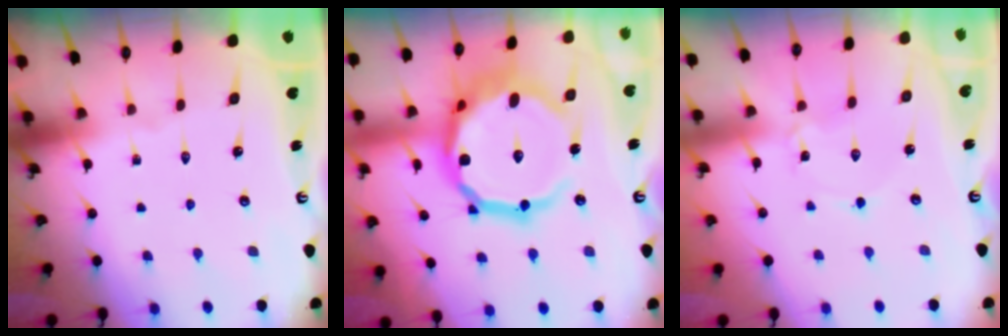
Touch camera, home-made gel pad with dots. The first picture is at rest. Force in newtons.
{"total": 20.9, "press": 20.7, "slide": 2.9}
{"total": 0.8, "press": 0.8, "slide": 0.1}